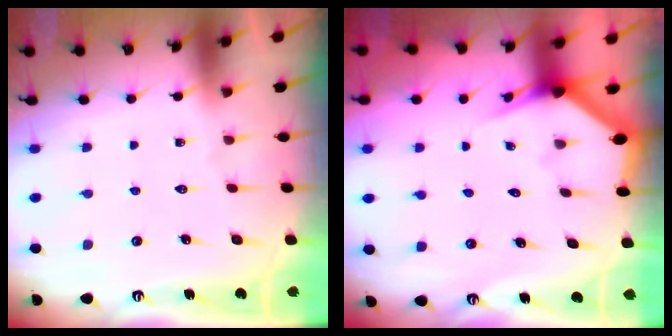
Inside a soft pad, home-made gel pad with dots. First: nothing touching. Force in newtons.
{"total": 2.8, "press": 2.8, "slide": 0.1}